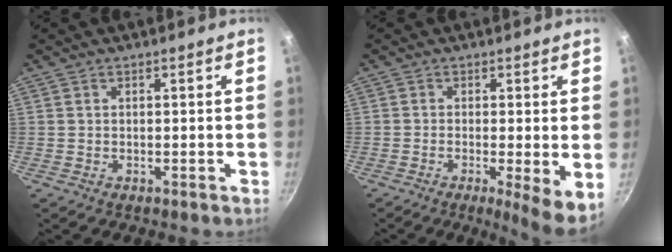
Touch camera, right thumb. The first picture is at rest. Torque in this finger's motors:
{"motor_torque": [-0.09, 0.40, -0.24, -0.34, 0.07]}